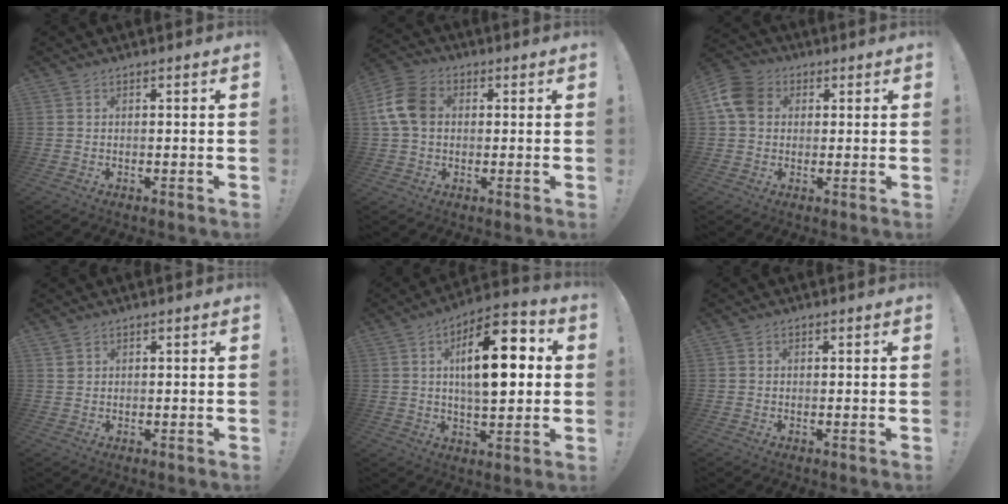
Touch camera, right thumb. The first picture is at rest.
{"total": 11.5, "force": [1.5, 8.4, 7.6], "torque": [-0.151, 0.012, 0.033]}
{"total": 10.6, "force": [2.4, 8.5, 5.9], "torque": [-0.107, 0.006, 0.051]}
{"total": 1.5, "force": [1.0, 1.1, 0.4], "torque": [-0.007, 0.000, 0.020]}
{"total": 18.2, "force": [3.6, 7.9, 16.0], "torque": [-0.246, -0.002, 0.049]}
{"total": 0.6, "force": [0.1, 0.6, -0.1], "torque": [0.008, 0.000, 0.001]}